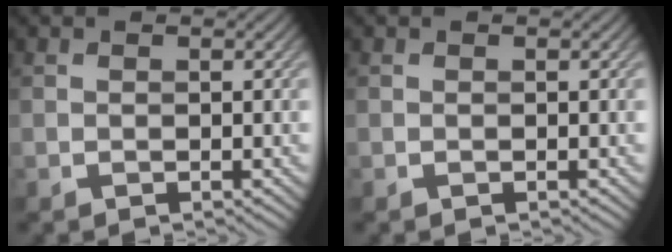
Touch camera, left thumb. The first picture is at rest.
{"total": 0.0}